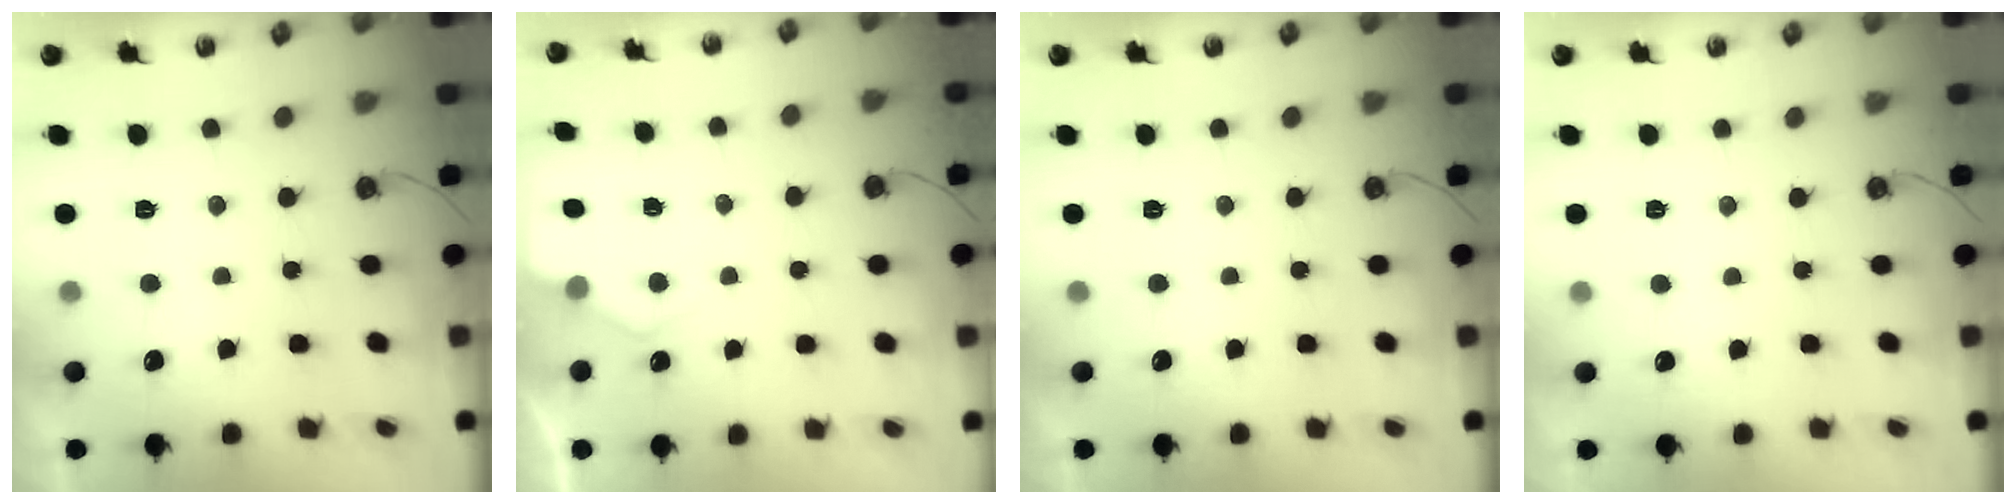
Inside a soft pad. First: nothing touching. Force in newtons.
{"total": 3.9, "press": 3.9, "slide": 0.5}
{"total": 0.0}
{"total": 1.4, "press": 1.3, "slide": 0.3}